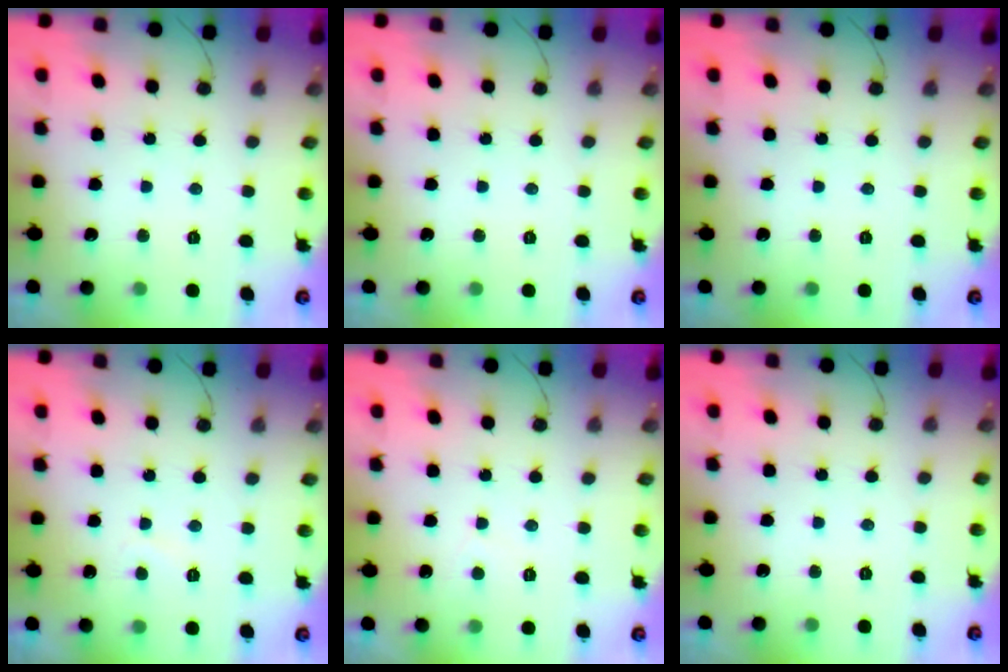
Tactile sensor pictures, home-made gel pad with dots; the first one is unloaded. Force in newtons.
{"total": 0.0}
{"total": 0.0}
{"total": 1.9, "press": 1.8, "slide": 0.6}
{"total": 1.6, "press": 1.6, "slide": 0.2}
{"total": 0.0}